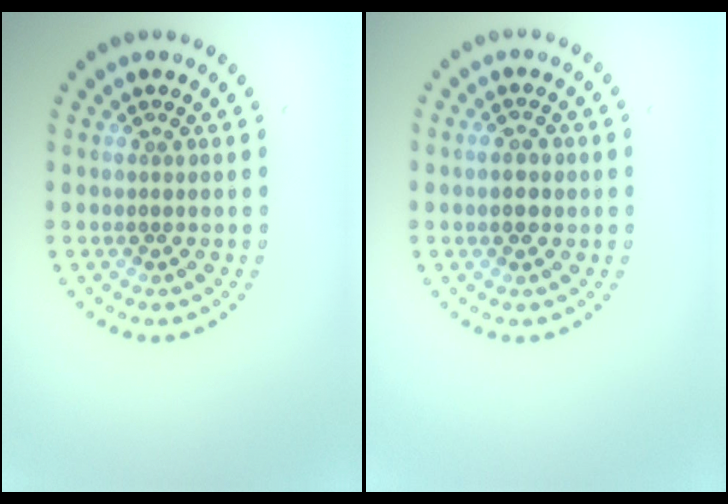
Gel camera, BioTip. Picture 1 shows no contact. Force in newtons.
{"total": 2.2, "press": 2.2, "slide": 0.2}